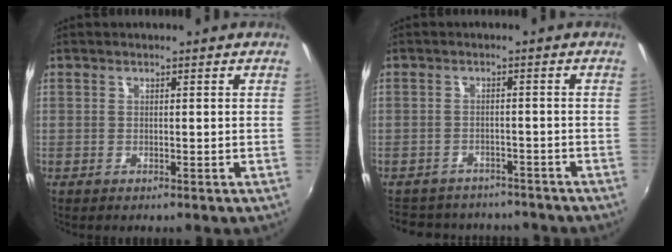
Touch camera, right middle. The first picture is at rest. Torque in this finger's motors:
{"motor_torque": [0.93, -1.21, 0.15, 0.05]}